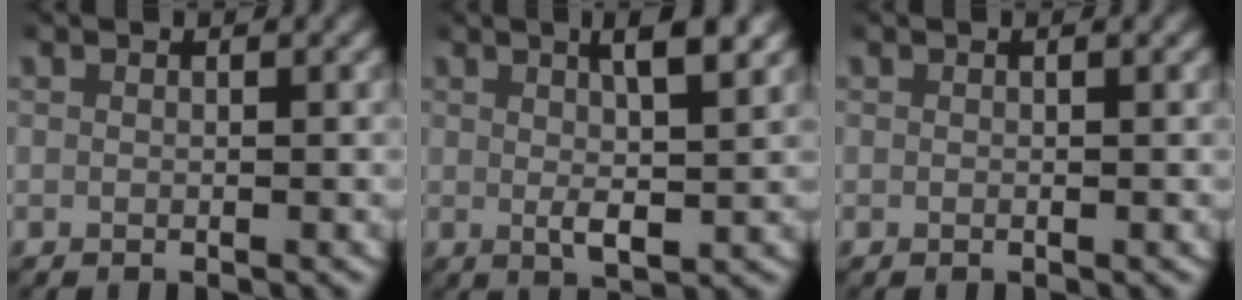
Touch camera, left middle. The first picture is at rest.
{"total": 4.6, "force": [1.4, 1.1, 4.2], "torque": [-0.066, 0.001, 0.030]}
{"total": 0.0}